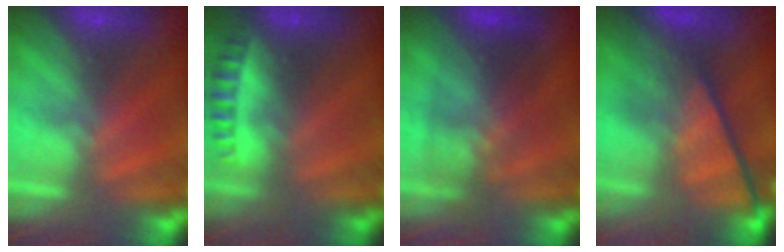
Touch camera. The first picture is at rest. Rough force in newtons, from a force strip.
{"total": 2.7}
{"total": 2.9}
{"total": 12.7}